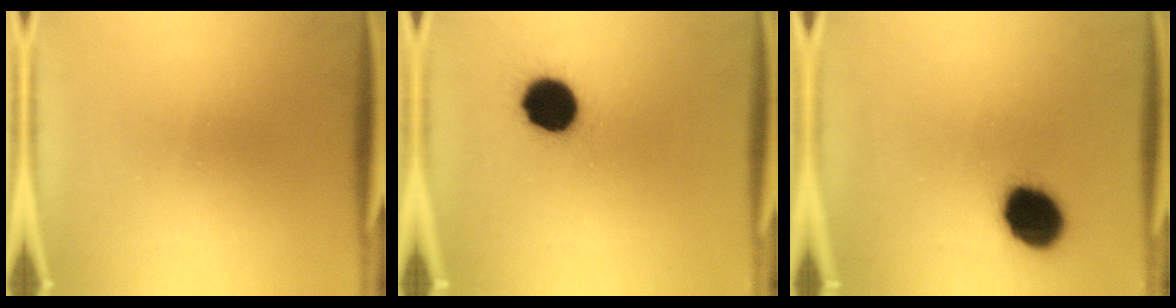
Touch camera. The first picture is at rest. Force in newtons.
{"total": 12.3}
{"total": 13.1}